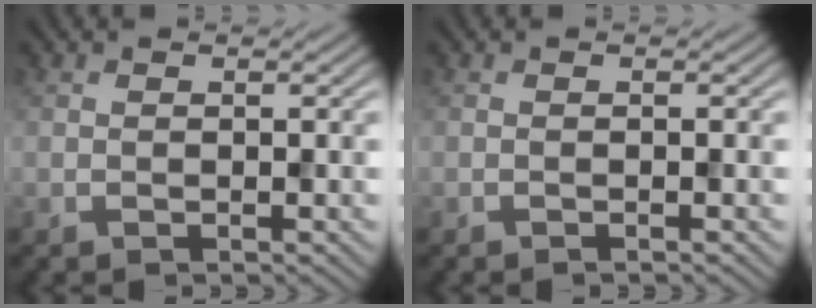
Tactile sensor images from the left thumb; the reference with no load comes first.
{"total": 0.0}